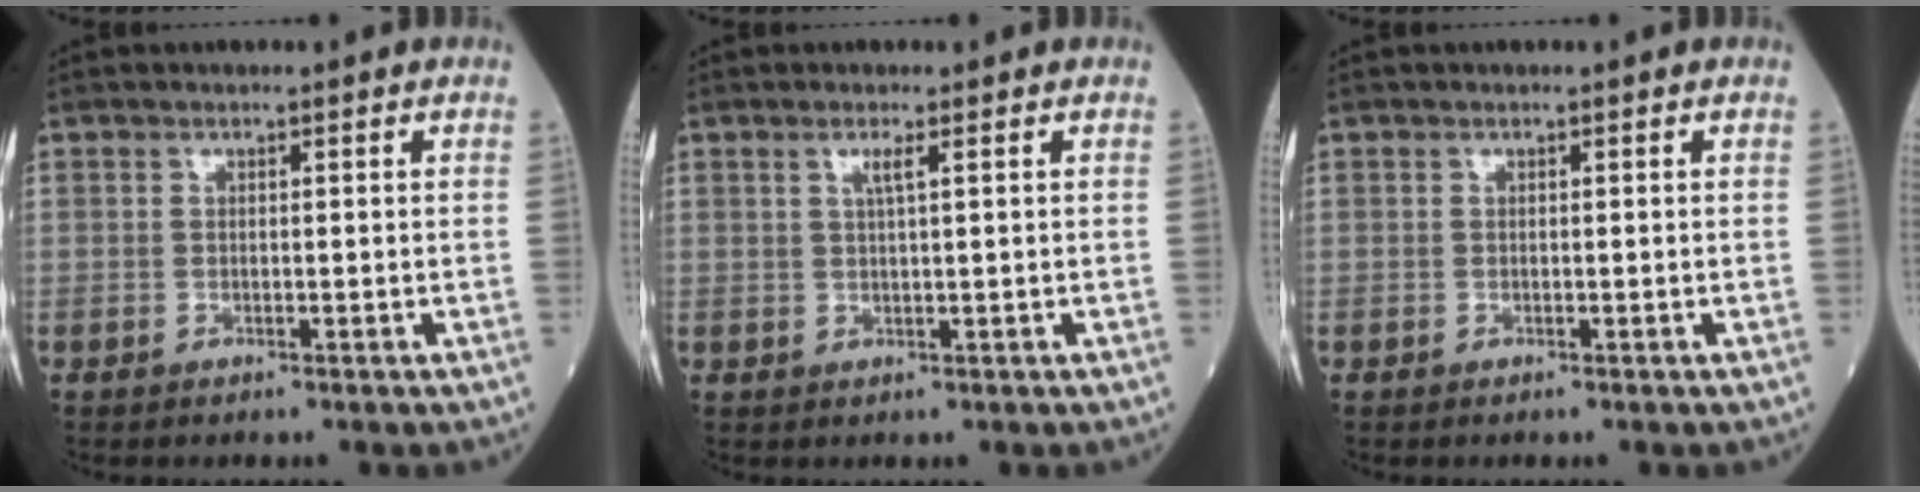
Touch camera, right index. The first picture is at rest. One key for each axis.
{"total": 1.7, "fx": 0.8, "fy": -0.3, "fz": 1.4, "tx": -0.032, "ty": 0.001, "tz": 0.018}
{"total": 0.0}